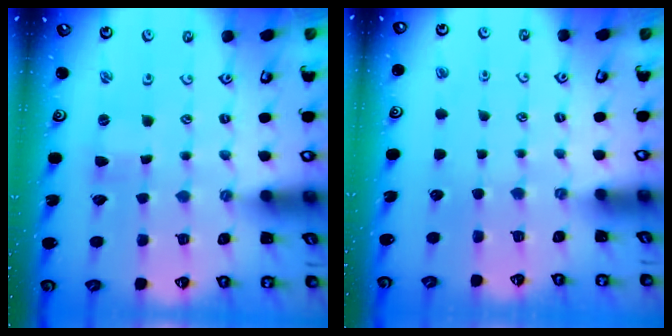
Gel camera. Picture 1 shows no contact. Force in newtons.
{"total": 0.0}